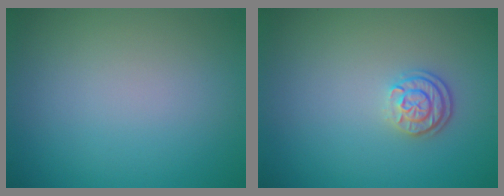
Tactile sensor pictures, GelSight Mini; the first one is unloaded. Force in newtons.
{"total": 2.5, "press": 2.0, "slide": 1.5}